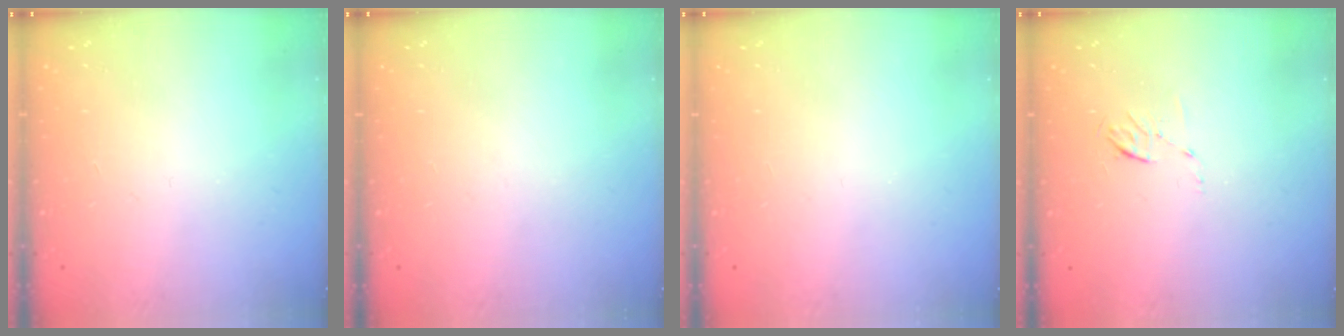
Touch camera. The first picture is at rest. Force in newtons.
{"total": 0.0}
{"total": 0.0}
{"total": 4.0, "press": 3.7, "slide": 1.4}